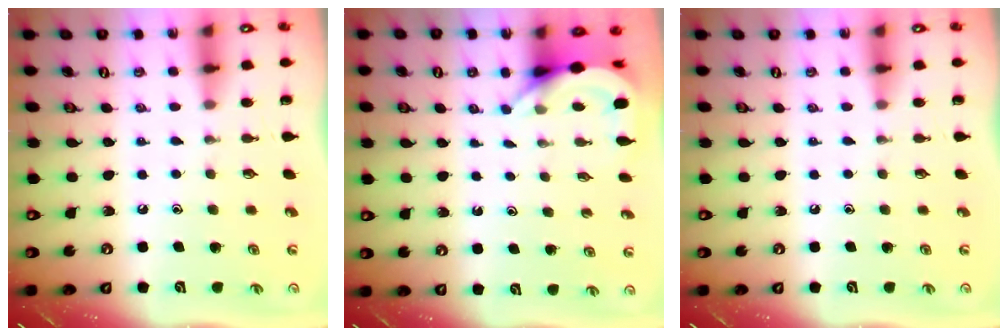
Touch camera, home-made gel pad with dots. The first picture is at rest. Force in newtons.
{"total": 5.1, "press": 5.0, "slide": 0.3}
{"total": 0.0}